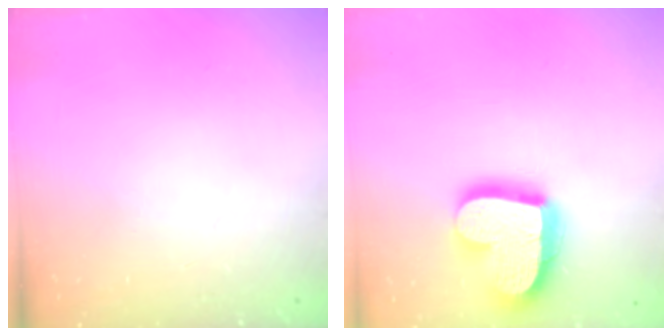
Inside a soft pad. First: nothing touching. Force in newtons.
{"total": 21.1, "press": 21.0, "slide": 1.8}